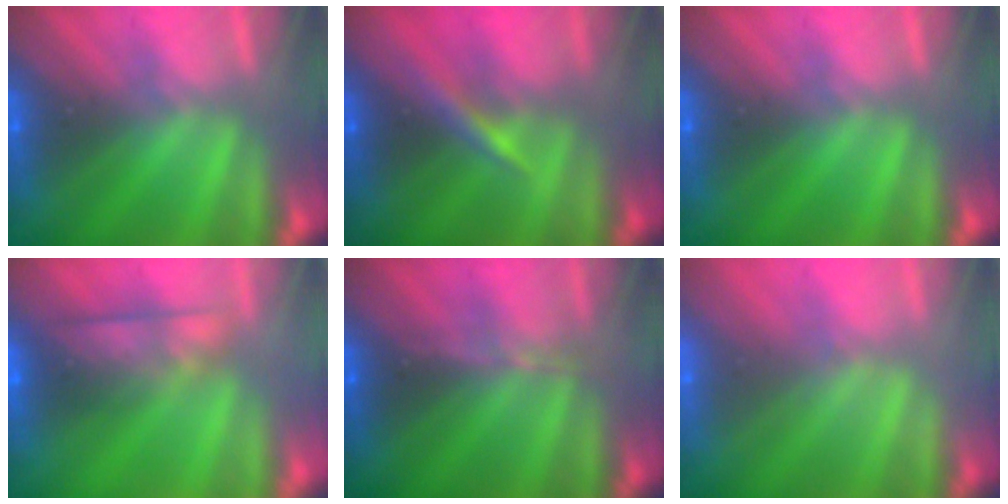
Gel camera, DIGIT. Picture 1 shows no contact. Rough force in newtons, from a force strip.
{"total": 2.9}
{"total": 0.0}
{"total": 6.9}
{"total": 2.9}
{"total": 1.6}